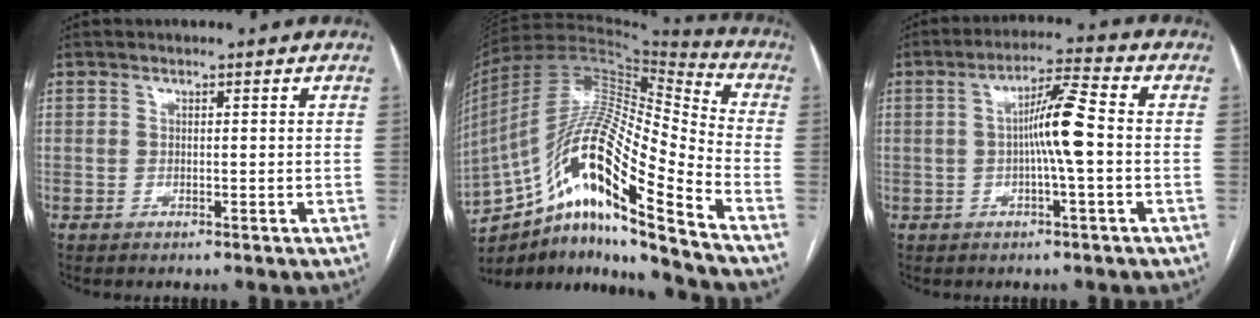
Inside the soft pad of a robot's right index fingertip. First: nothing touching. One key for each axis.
{"total": 22.0, "fx": -13.2, "fy": 2.0, "fz": 17.5, "tx": -0.347, "ty": 0.005, "tz": -0.238}
{"total": 7.2, "fx": -0.6, "fy": -0.1, "fz": 7.2, "tx": -0.129, "ty": 0.012, "tz": -0.013}